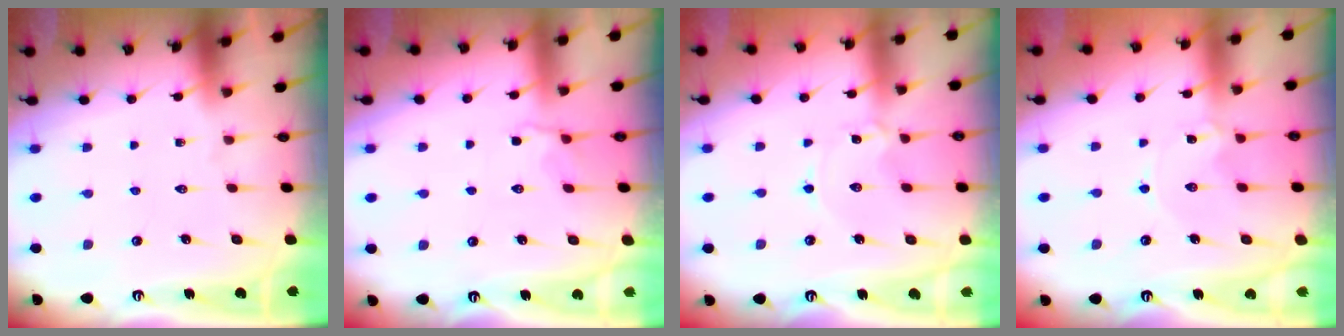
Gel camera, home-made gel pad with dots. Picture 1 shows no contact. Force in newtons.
{"total": 3.0, "press": 2.5, "slide": 1.6}
{"total": 0.0}
{"total": 0.7, "press": 0.7, "slide": 0.2}